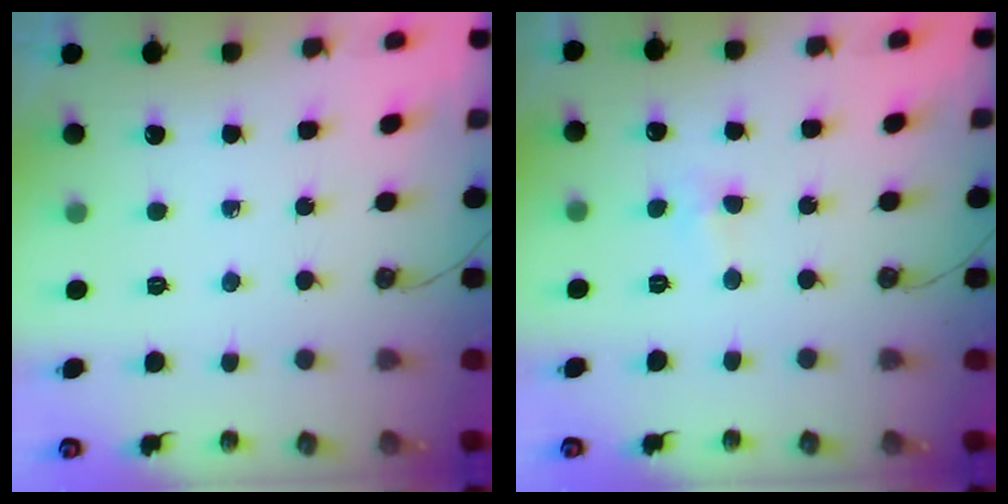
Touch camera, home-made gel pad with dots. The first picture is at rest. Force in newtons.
{"total": 2.4, "press": 2.4, "slide": 0.5}